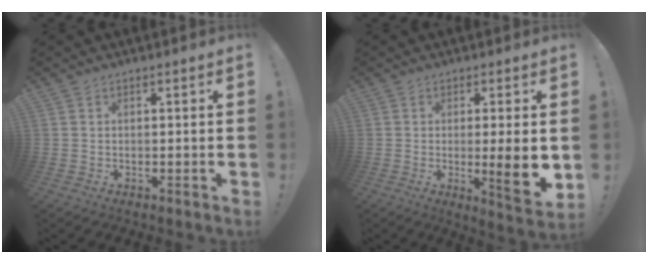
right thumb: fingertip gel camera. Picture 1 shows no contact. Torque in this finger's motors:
{"motor_torque": [0.18, 0.20, 0.44, 0.44, 0.09]}